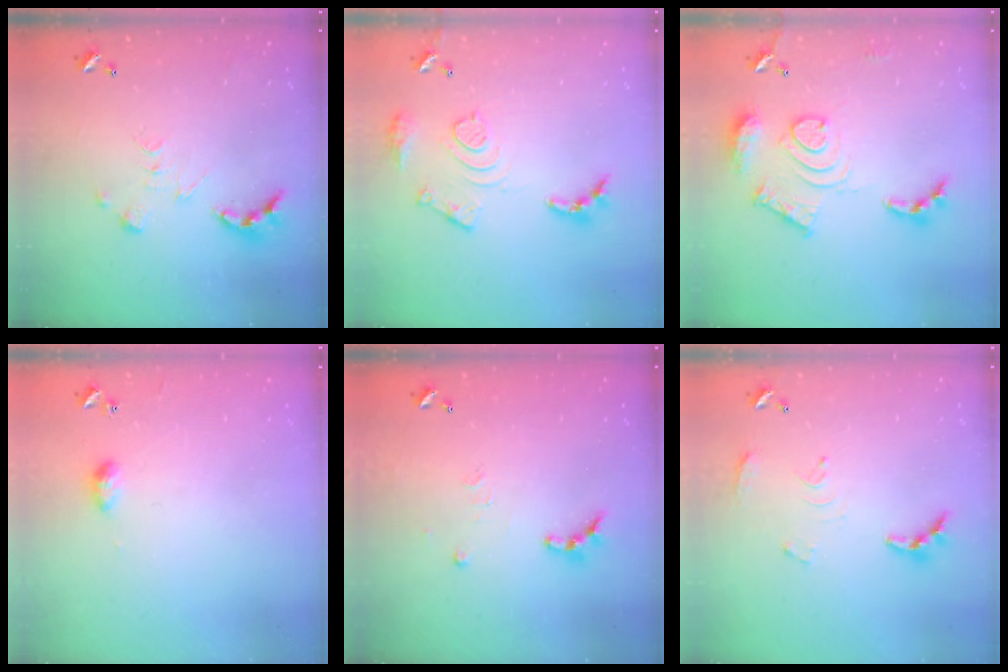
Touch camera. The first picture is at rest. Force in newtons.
{"total": 12.3, "press": 12.2, "slide": 1.0}
{"total": 15.7, "press": 15.6, "slide": 1.4}
{"total": 5.2, "press": 5.2, "slide": 0.7}
{"total": 7.8, "press": 7.8, "slide": 0.4}
{"total": 8.7, "press": 8.7, "slide": 0.5}